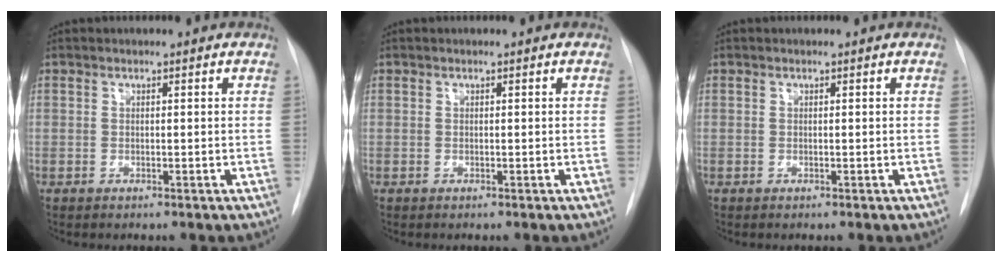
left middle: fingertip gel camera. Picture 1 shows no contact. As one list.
[{"total": 0.0}, {"total": 0.0}]